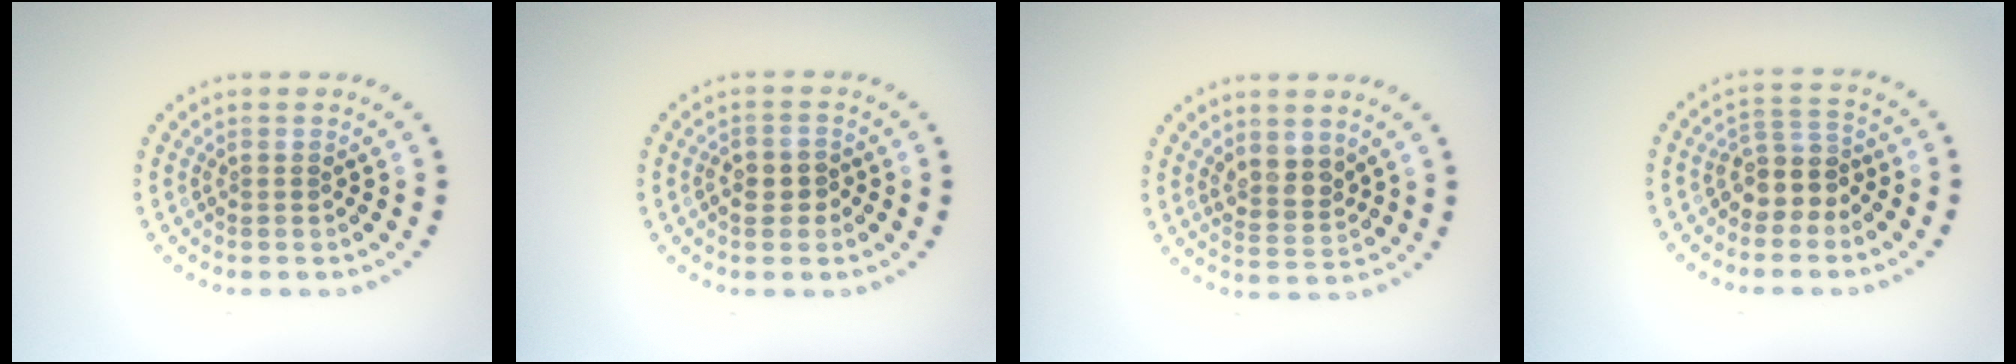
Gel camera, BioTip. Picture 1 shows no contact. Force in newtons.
{"total": 1.7, "press": 1.6, "slide": 0.4}
{"total": 2.4, "press": 2.2, "slide": 1.1}
{"total": 3.1, "press": 2.6, "slide": 1.7}